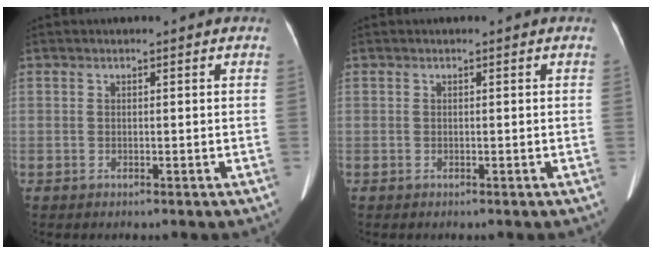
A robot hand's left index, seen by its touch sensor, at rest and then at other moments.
{"total": 0.0}